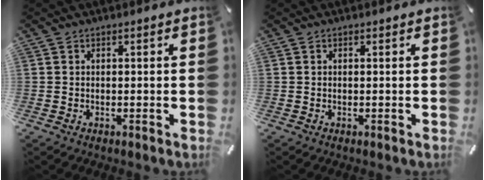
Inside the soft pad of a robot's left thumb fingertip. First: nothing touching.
{"total": 0.0}